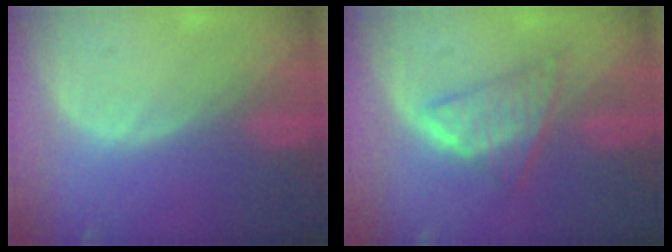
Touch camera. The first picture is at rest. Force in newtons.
{"total": 6.2, "press": 5.7, "slide": 2.3}